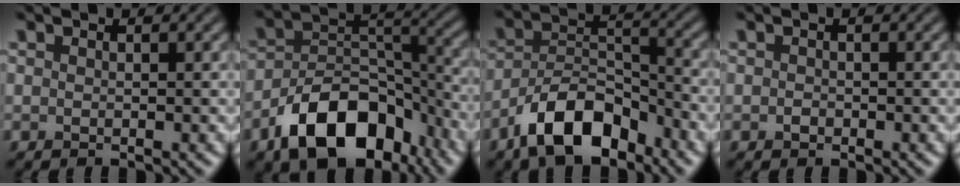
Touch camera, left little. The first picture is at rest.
{"total": 10.9, "force": [-6.6, 6.1, 6.3], "torque": [-0.102, -0.002, -0.120]}
{"total": 8.1, "force": [-5.5, 3.6, 4.7], "torque": [-0.073, 0.005, -0.112]}
{"total": 0.7, "force": [-0.4, 0.5, 0.3], "torque": [-0.004, -0.002, -0.011]}